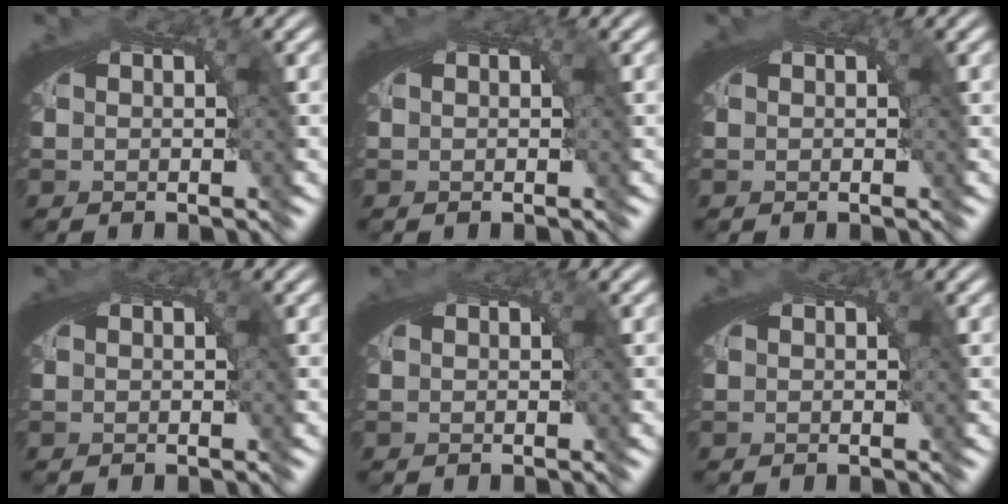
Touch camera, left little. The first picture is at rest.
{"total": 0.0}
{"total": 0.6, "force": [0.2, 0.2, 0.5], "torque": [-0.005, 0.003, 0.003]}
{"total": 0.6, "force": [0.3, 0.3, 0.5], "torque": [-0.005, 0.003, 0.003]}
{"total": 0.0}
{"total": 0.0}